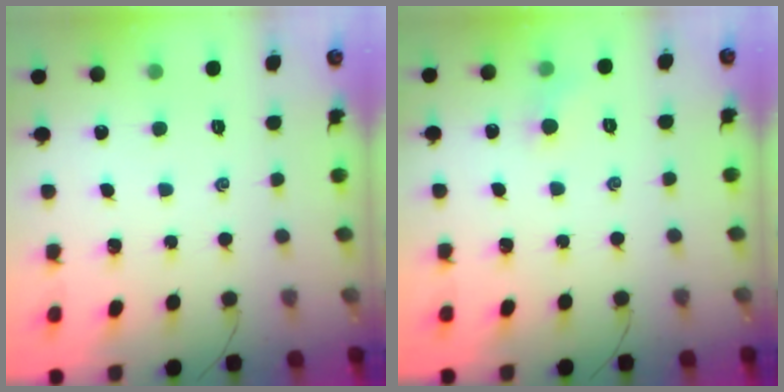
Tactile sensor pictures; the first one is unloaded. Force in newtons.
{"total": 3.1, "press": 2.9, "slide": 1.1}